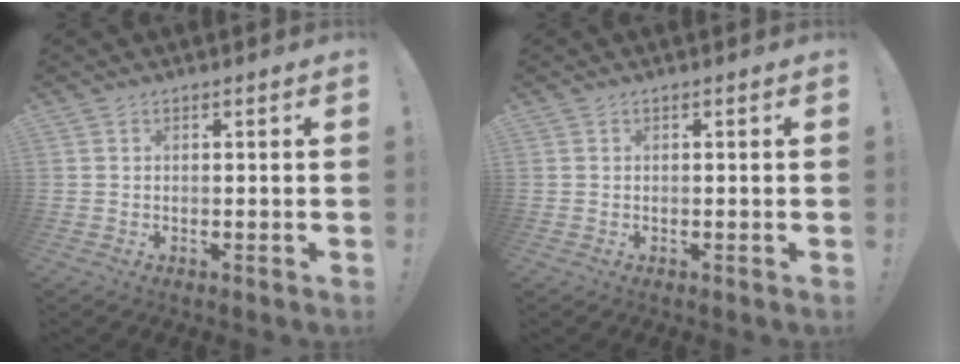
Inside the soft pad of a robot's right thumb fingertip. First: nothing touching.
{"total": 0.0}